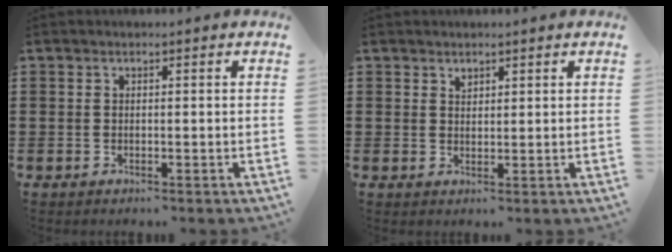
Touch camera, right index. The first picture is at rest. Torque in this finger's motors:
{"motor_torque": [0.02, -0.02, 0.00, 0.00]}